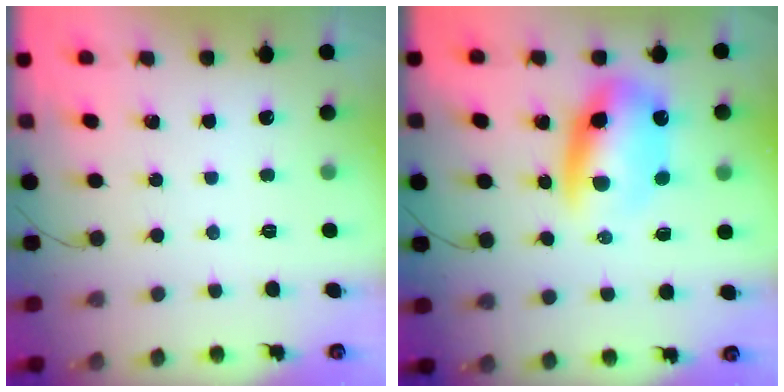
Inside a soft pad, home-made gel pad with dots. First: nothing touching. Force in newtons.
{"total": 11.3, "press": 10.9, "slide": 2.9}